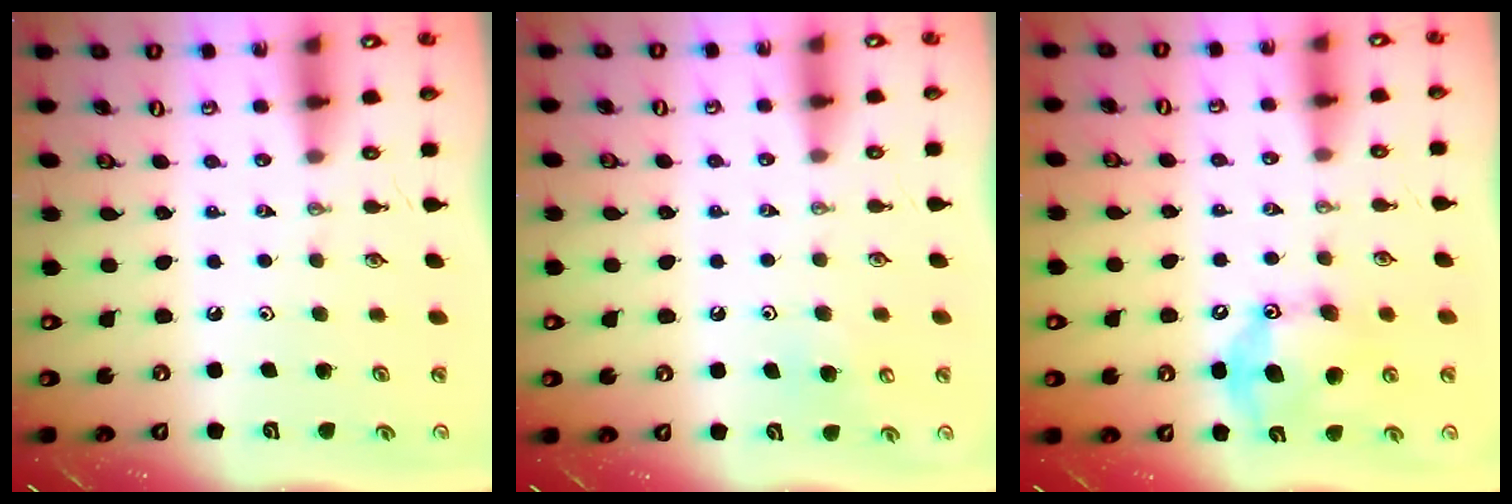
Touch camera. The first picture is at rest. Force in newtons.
{"total": 5.5, "press": 5.5, "slide": 0.4}
{"total": 13.7, "press": 13.7, "slide": 0.2}